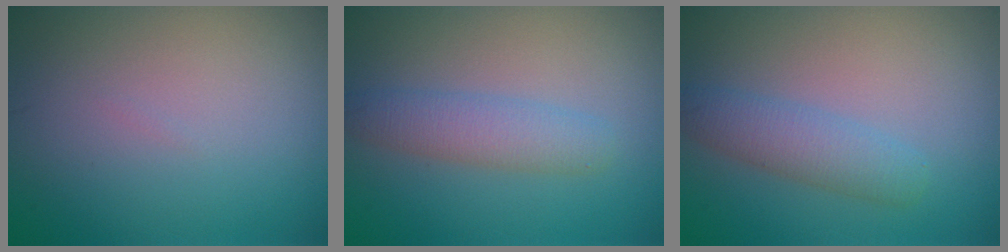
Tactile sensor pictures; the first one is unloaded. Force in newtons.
{"total": 3.0, "press": 3.0, "slide": 0.1}
{"total": 3.0, "press": 3.0, "slide": 0.1}